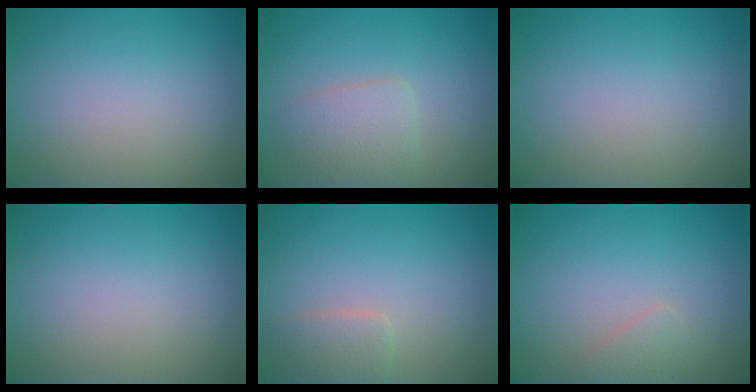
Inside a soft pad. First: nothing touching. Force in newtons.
{"total": 2.5, "press": 2.5, "slide": 0.0}
{"total": 0.0}
{"total": 0.0}
{"total": 2.0, "press": 2.0, "slide": 0.0}
{"total": 1.1, "press": 1.1, "slide": 0.1}